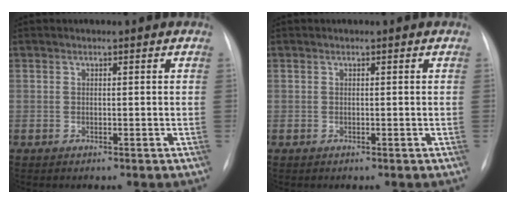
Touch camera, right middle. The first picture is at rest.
{"total": 0.0}